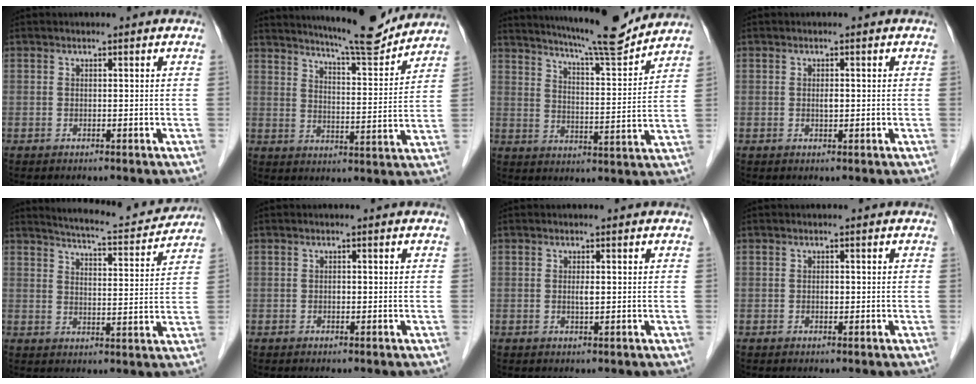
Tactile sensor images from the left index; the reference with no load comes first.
{"total": 11.8, "force": [11.1, 0.5, 4.2], "torque": [-0.067, -0.014, 0.151]}
{"total": 13.2, "force": [12.1, 0.2, 5.3], "torque": [-0.091, -0.012, 0.171]}
{"total": 1.4, "force": [-1.2, 0.3, 0.7], "torque": [-0.012, -0.006, -0.019]}
{"total": 10.9, "force": [10.4, 0.6, 2.9], "torque": [-0.047, -0.009, 0.133]}
{"total": 1.3, "force": [-1.3, 0.2, 0.1], "torque": [-0.001, -0.004, -0.023]}
{"total": 1.4, "force": [-1.1, 0.0, 0.8], "torque": [-0.016, -0.007, -0.019]}
{"total": 1.4, "force": [-1.3, 0.3, 0.3], "torque": [-0.005, -0.004, -0.023]}